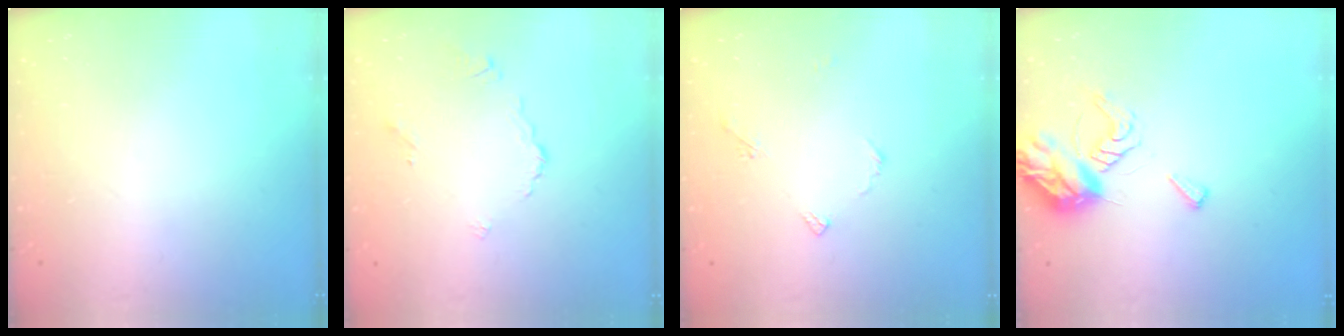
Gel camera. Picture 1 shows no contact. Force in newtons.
{"total": 3.5, "press": 3.5, "slide": 0.6}
{"total": 3.5, "press": 3.5, "slide": 0.4}
{"total": 8.1, "press": 8.1, "slide": 0.8}